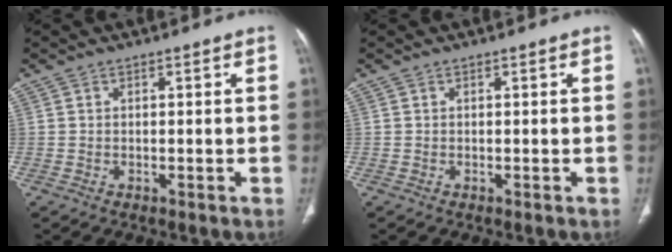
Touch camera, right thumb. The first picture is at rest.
{"total": 0.0}